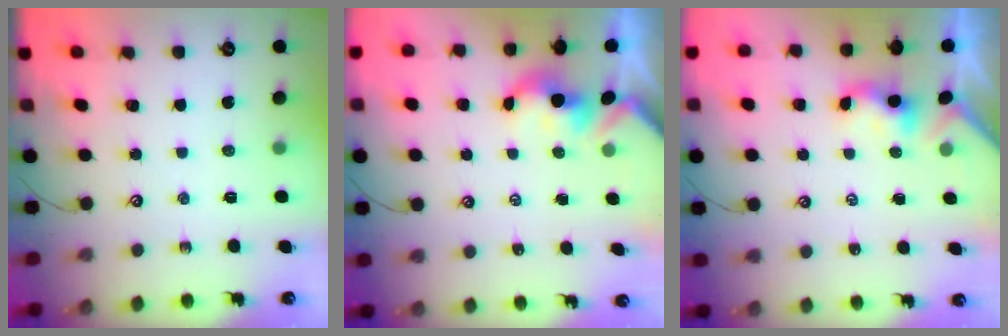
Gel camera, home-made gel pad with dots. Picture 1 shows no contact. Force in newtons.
{"total": 1.5, "press": 1.5, "slide": 0.3}
{"total": 0.7, "press": 0.6, "slide": 0.4}